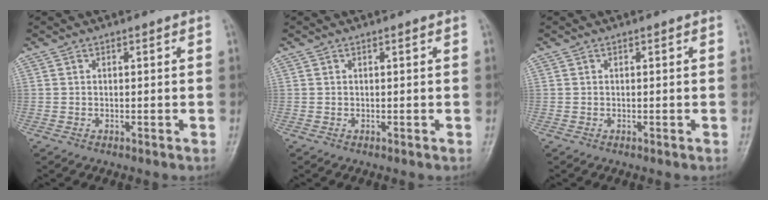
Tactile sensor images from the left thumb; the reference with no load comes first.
{"total": 0.0}
{"total": 0.0}